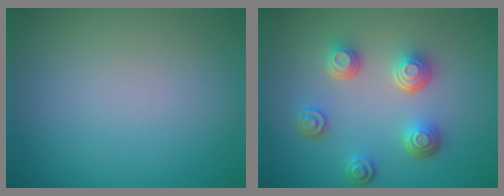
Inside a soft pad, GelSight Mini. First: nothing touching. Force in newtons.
{"total": 4.5, "press": 3.5, "slide": 2.8}